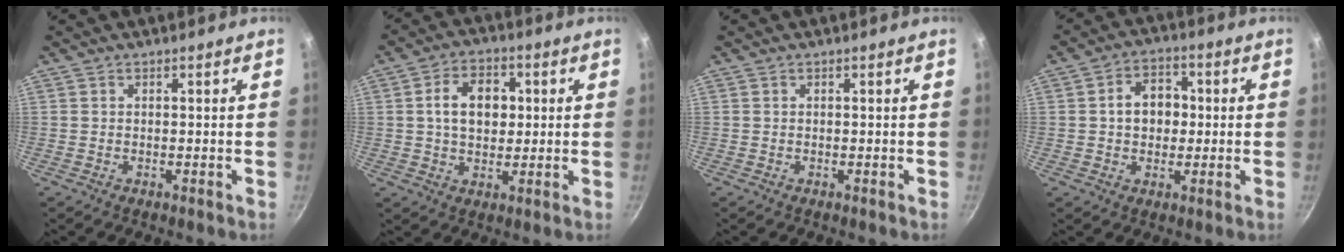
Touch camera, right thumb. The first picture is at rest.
{"total": 9.3, "force": [1.4, 6.5, 6.5], "torque": [-0.084, 0.009, 0.016]}
{"total": 0.0}
{"total": 7.7, "force": [0.4, 5.8, 5.0], "torque": [-0.044, 0.014, 0.000]}